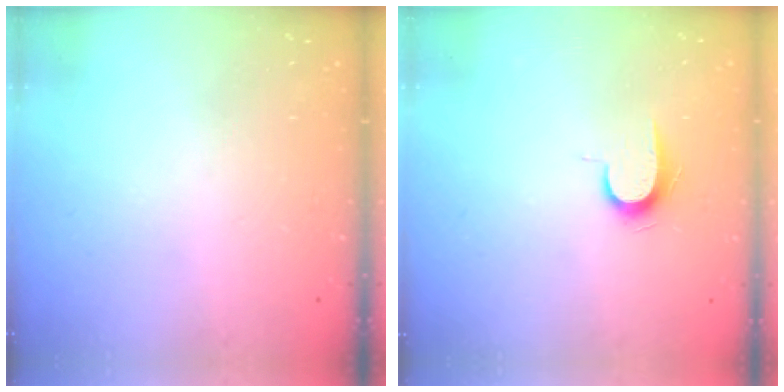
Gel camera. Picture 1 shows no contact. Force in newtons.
{"total": 6.6, "press": 6.6, "slide": 0.7}